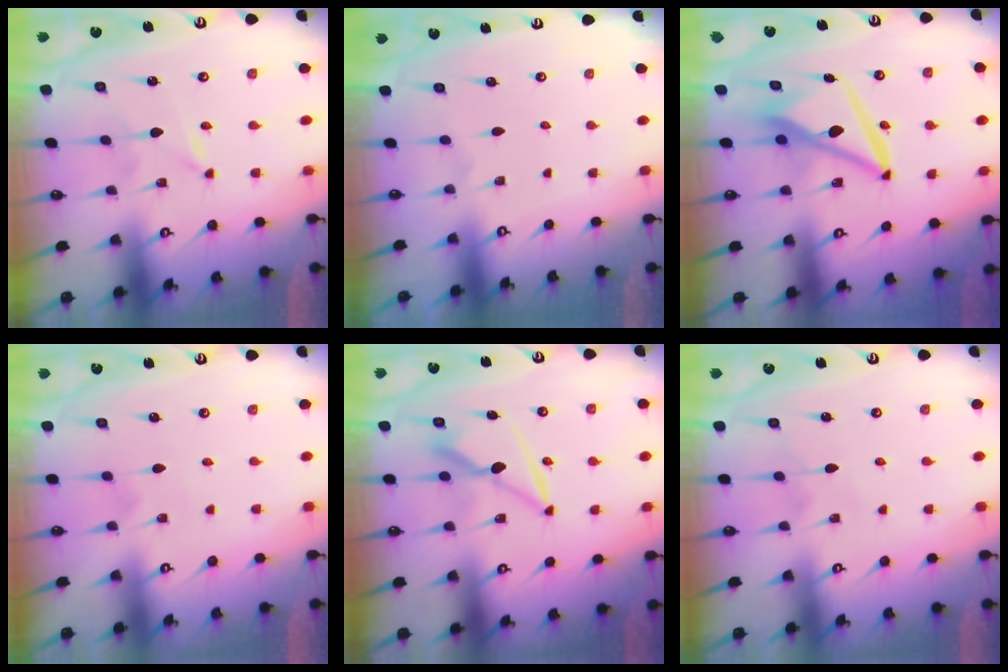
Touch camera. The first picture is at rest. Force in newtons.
{"total": 0.0}
{"total": 9.7, "press": 9.6, "slide": 1.6}
{"total": 2.7, "press": 2.7, "slide": 0.4}
{"total": 7.8, "press": 7.8, "slide": 0.4}
{"total": 6.0, "press": 6.0, "slide": 0.7}